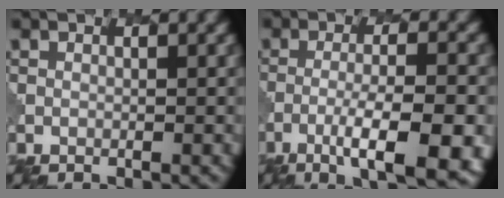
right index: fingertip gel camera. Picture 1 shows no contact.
{"total": 8.7, "force": [-3.9, 2.0, 7.5], "torque": [-0.121, -0.004, -0.060]}